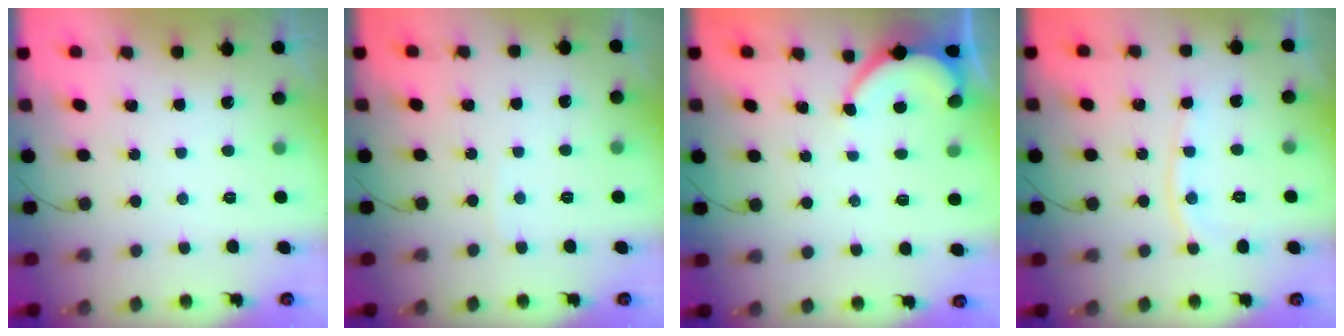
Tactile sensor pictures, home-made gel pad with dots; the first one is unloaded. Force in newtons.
{"total": 2.0, "press": 2.0, "slide": 0.2}
{"total": 4.3, "press": 4.2, "slide": 0.4}
{"total": 6.7, "press": 6.7, "slide": 0.1}